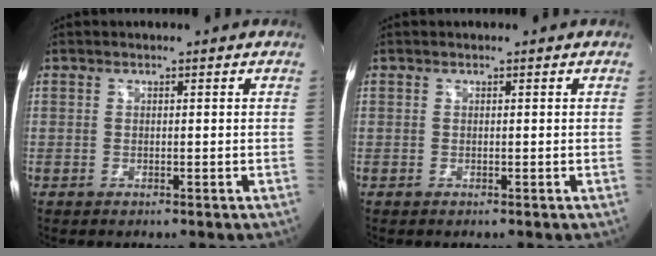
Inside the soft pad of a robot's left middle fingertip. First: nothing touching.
{"total": 0.0}